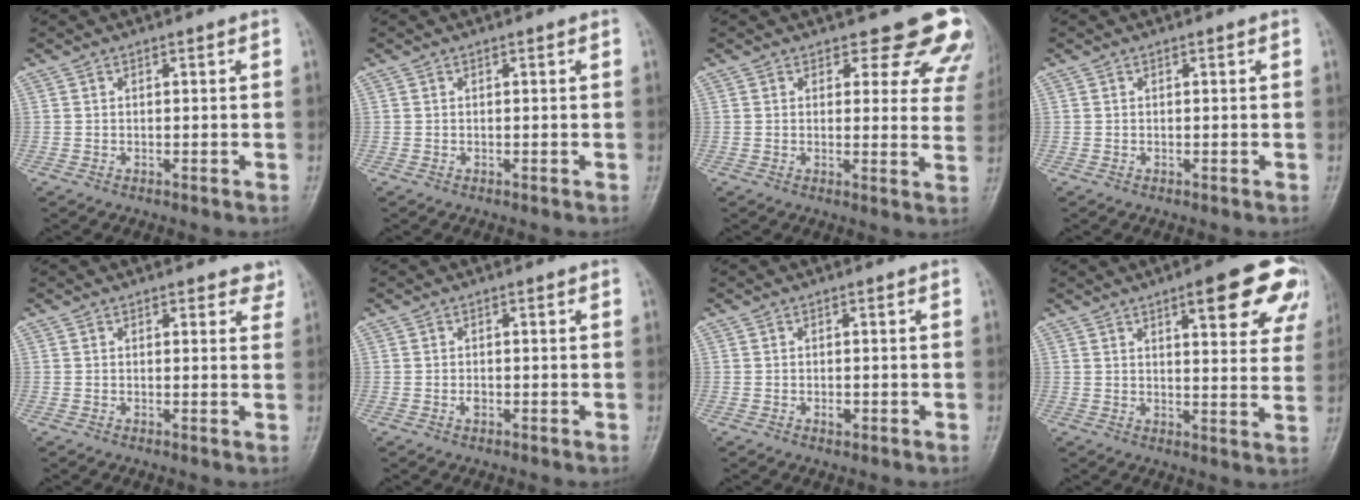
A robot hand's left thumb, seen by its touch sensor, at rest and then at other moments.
{"total": 0.0}
{"total": 11.4, "force": [10.0, 4.6, 2.9], "torque": [0.024, -0.062, 0.085]}
{"total": 0.0}
{"total": 3.3, "force": [2.6, 1.5, 1.3], "torque": [0.014, -0.011, 0.022]}
{"total": 1.1, "force": [-0.3, 0.7, 0.8], "torque": [-0.009, 0.000, -0.006]}
{"total": 1.3, "force": [-0.4, 0.8, 0.9], "torque": [-0.011, -0.001, -0.006]}
{"total": 14.8, "force": [7.9, 4.4, 11.7], "torque": [-0.109, -0.031, 0.093]}